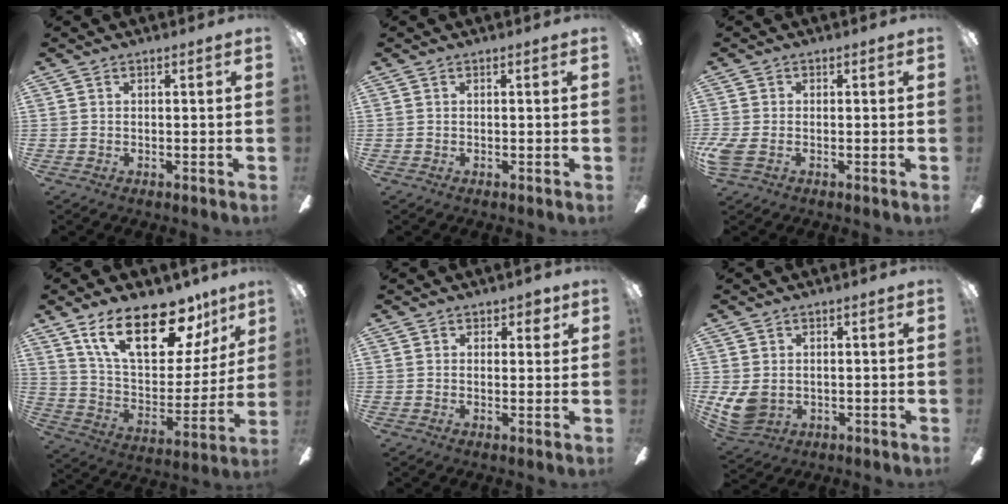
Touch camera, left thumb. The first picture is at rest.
{"total": 0.0}
{"total": 3.5, "force": [-1.1, 2.3, 2.5], "torque": [-0.053, 0.005, -0.021]}
{"total": 23.8, "force": [15.1, 10.5, 15.1], "torque": [-0.239, -0.084, 0.263]}
{"total": 2.4, "force": [1.5, 1.4, 1.1], "torque": [-0.008, -0.001, 0.023]}
{"total": 6.7, "force": [0.3, 5.4, 3.9], "torque": [-0.087, -0.002, 0.011]}